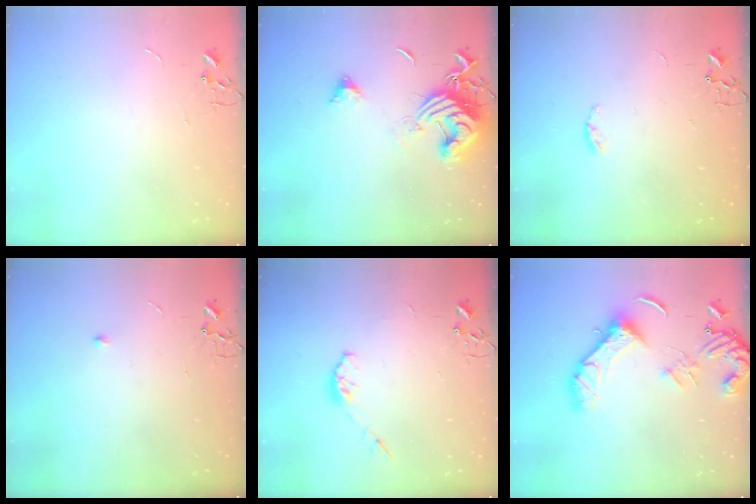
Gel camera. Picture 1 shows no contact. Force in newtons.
{"total": 14.6, "press": 14.5, "slide": 1.8}
{"total": 3.9, "press": 3.8, "slide": 0.6}
{"total": 4.6, "press": 4.5, "slide": 0.7}
{"total": 6.3, "press": 6.3, "slide": 0.6}
{"total": 14.4, "press": 14.3, "slide": 2.1}